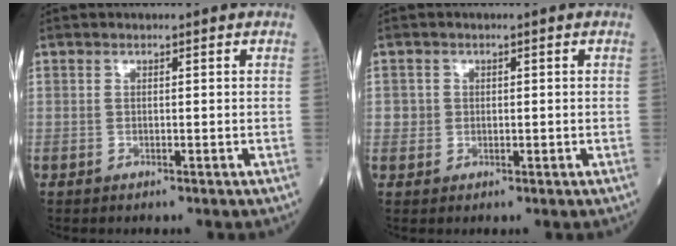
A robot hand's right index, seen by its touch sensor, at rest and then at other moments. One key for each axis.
{"total": 1.8, "fx": 0.2, "fy": 1.8, "fz": 0.2, "tx": 0.003, "ty": 0.004, "tz": 0.001}